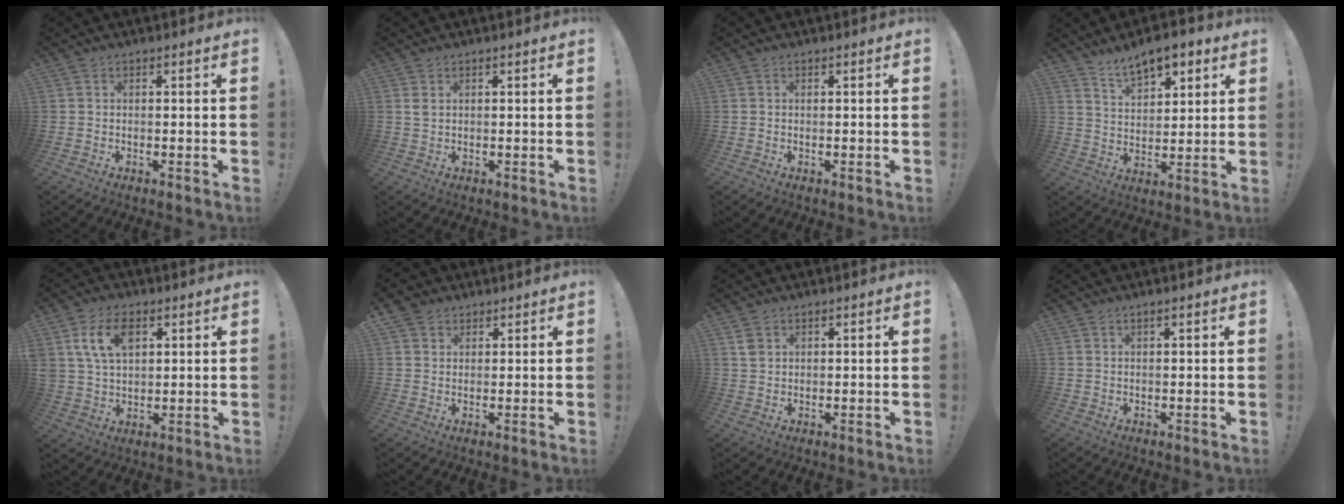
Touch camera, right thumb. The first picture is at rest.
{"total": 1.6, "force": [0.7, 1.0, 1.1], "torque": [-0.018, 0.001, 0.011]}
{"total": 0.0}
{"total": 9.9, "force": [7.1, 4.7, 5.0], "torque": [-0.072, -0.039, 0.130]}
{"total": 10.8, "force": [4.5, 6.9, 7.0], "torque": [-0.132, 0.001, 0.086]}
{"total": 3.8, "force": [2.5, 2.7, 0.9], "torque": [-0.014, -0.011, 0.048]}
{"total": 2.8, "force": [1.5, 1.9, 1.4], "torque": [-0.016, -0.003, 0.027]}
{"total": 1.1, "force": [0.6, -0.1, 0.9], "torque": [-0.023, 0.002, 0.011]}